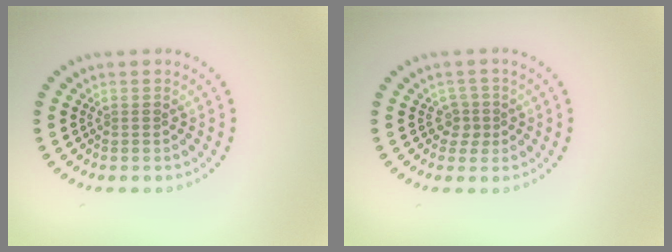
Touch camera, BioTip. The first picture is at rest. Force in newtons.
{"total": 1.7, "press": 1.2, "slide": 1.2}